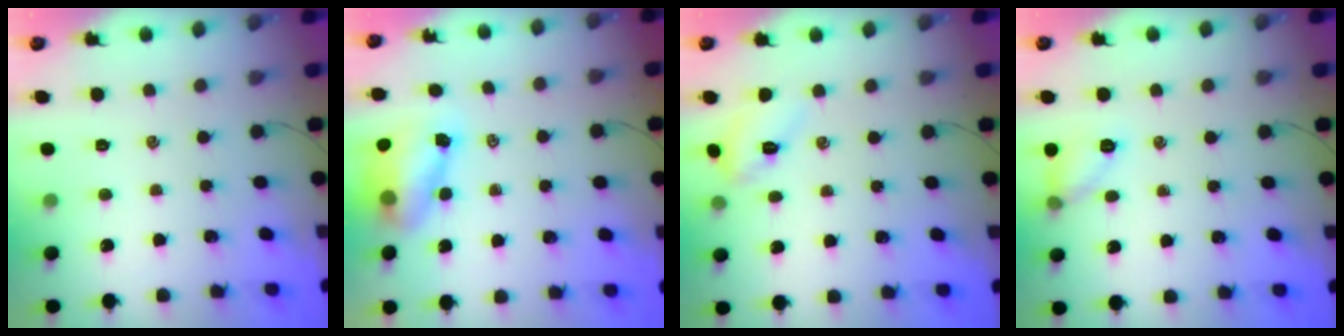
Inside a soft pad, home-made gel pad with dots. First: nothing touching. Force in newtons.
{"total": 7.5, "press": 7.4, "slide": 1.3}
{"total": 4.5, "press": 4.4, "slide": 0.9}
{"total": 7.8, "press": 7.7, "slide": 0.6}